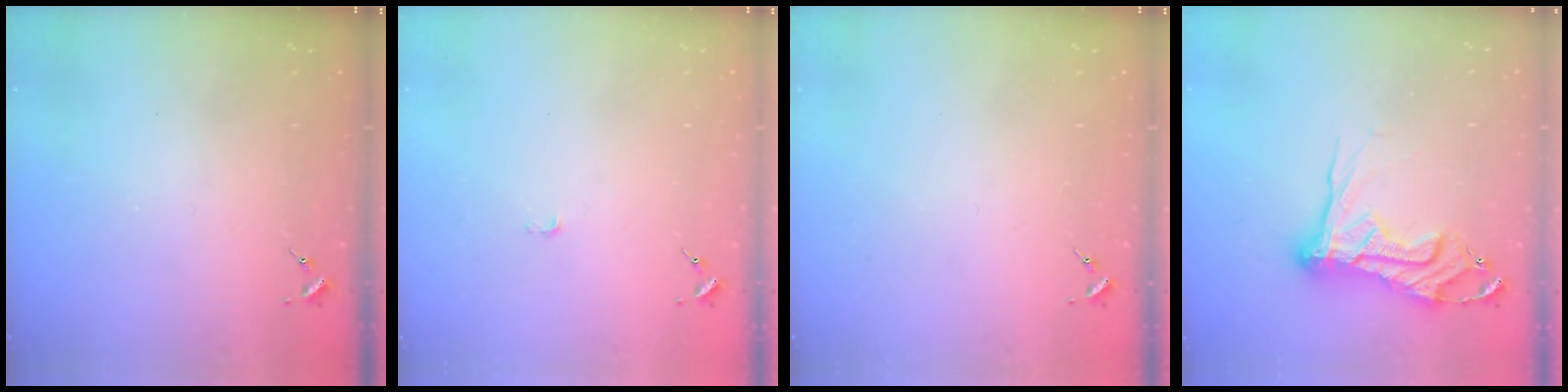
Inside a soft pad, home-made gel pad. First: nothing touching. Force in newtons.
{"total": 3.0, "press": 3.0, "slide": 0.3}
{"total": 0.0}
{"total": 17.5, "press": 17.5, "slide": 1.7}